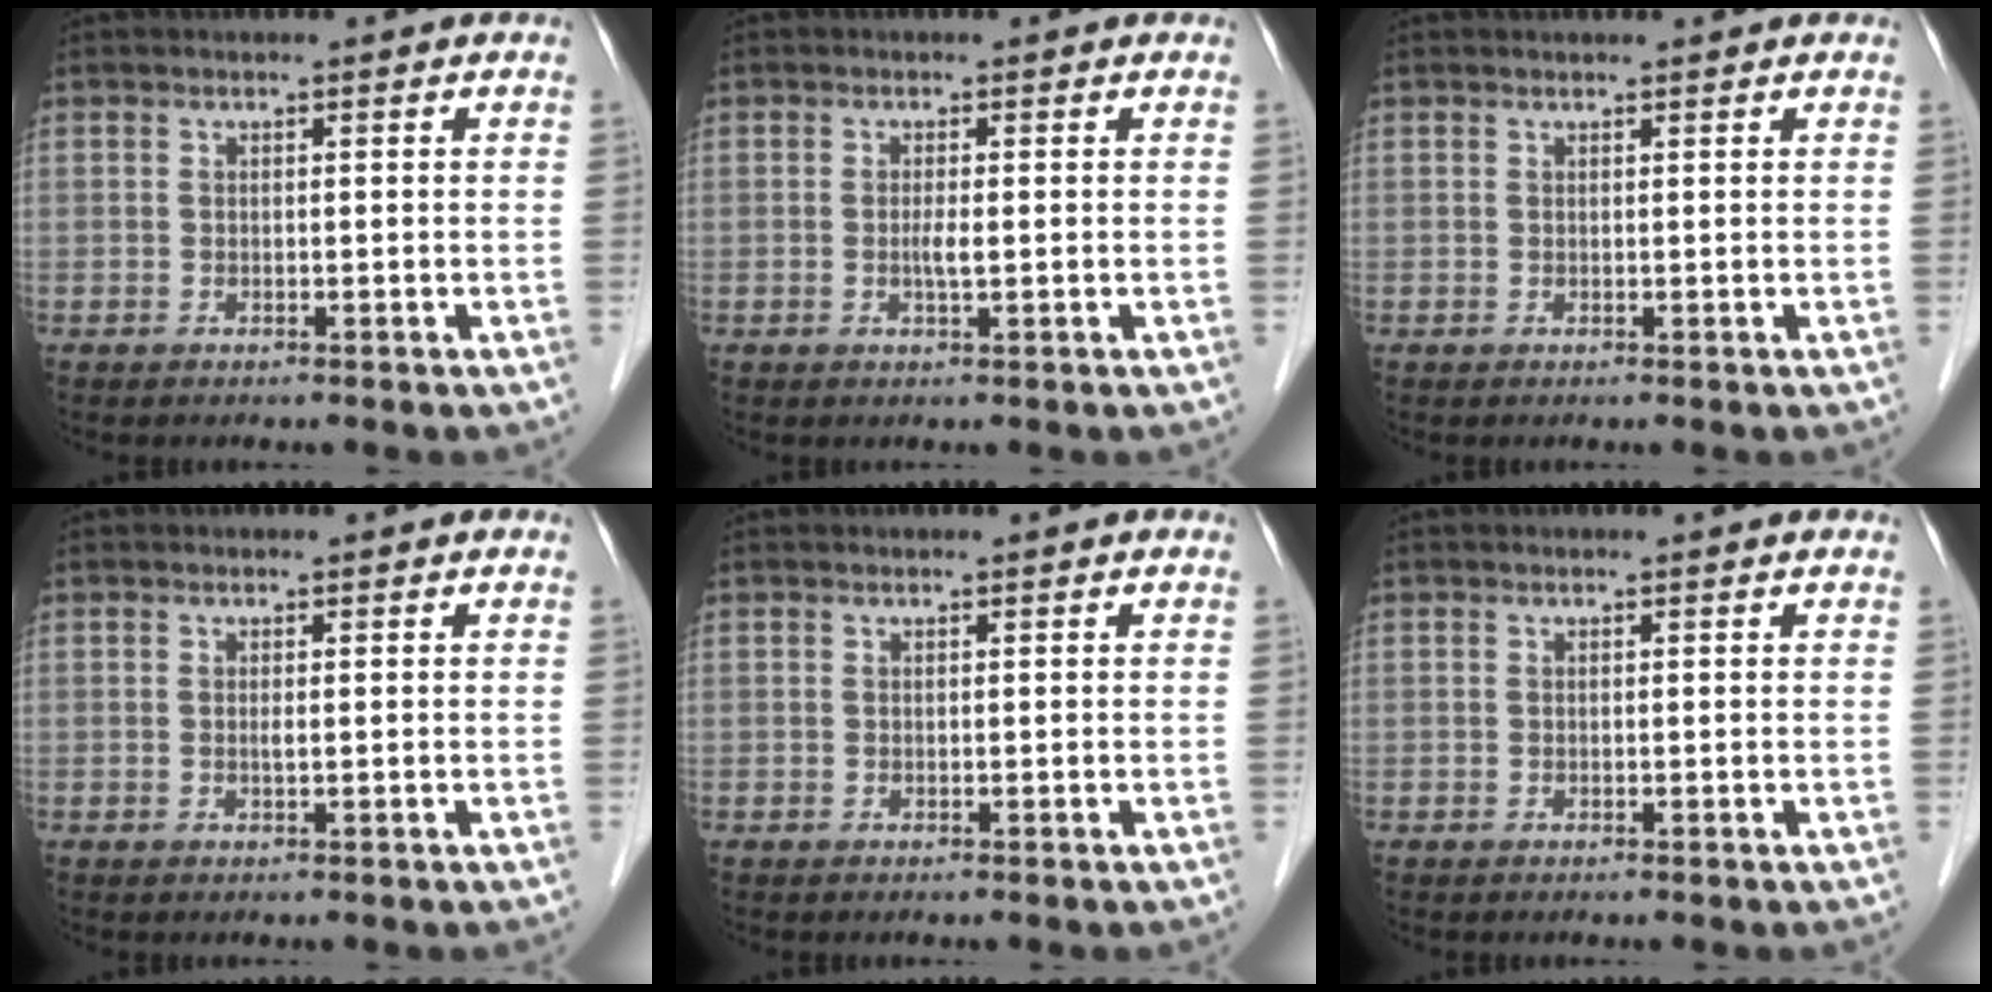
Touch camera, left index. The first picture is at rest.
{"total": 1.5, "force": [-0.1, 0.1, 1.5], "torque": [-0.031, -0.002, -0.002]}
{"total": 1.5, "force": [1.4, 0.2, 0.5], "torque": [-0.008, 0.014, 0.021]}
{"total": 0.5, "force": [0.2, 0.0, 0.5], "torque": [-0.011, -0.001, 0.002]}
{"total": 0.6, "force": [0.6, 0.0, 0.2], "torque": [-0.003, 0.008, 0.009]}
{"total": 0.8, "force": [0.8, 0.1, 0.1], "torque": [-0.008, 0.006, 0.006]}